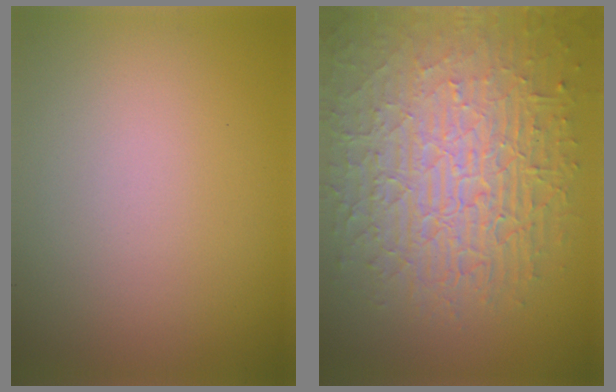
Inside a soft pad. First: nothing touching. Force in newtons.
{"total": 10.5, "press": 6.7, "slide": 8.1}